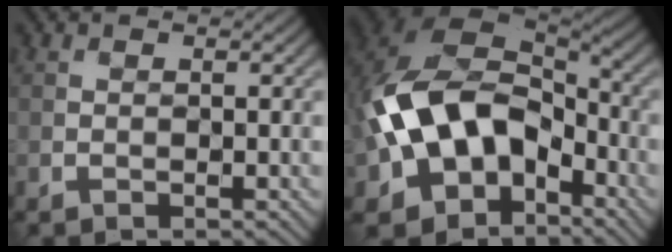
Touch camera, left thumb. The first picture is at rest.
{"total": 15.6, "force": [-3.4, 11.2, 10.3], "torque": [-0.235, -0.026, -0.059]}